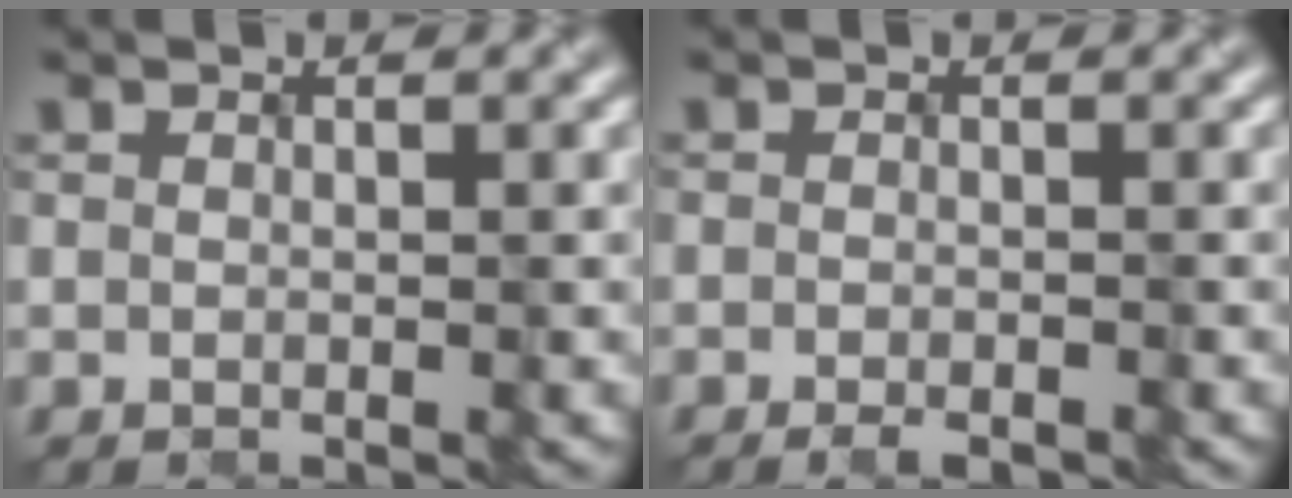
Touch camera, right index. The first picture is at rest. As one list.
[{"total": 1.0, "force": [-0.8, 0.0, 0.6], "torque": [-0.008, -0.002, -0.015]}]